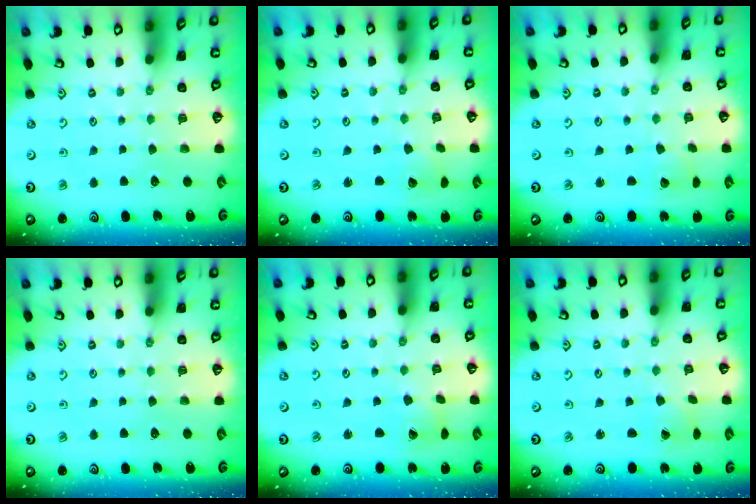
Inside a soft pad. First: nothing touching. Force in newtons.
{"total": 2.2, "press": 2.2, "slide": 0.2}
{"total": 2.5, "press": 2.5, "slide": 0.2}
{"total": 0.0}
{"total": 2.9, "press": 2.8, "slide": 0.4}
{"total": 1.6, "press": 1.5, "slide": 0.1}